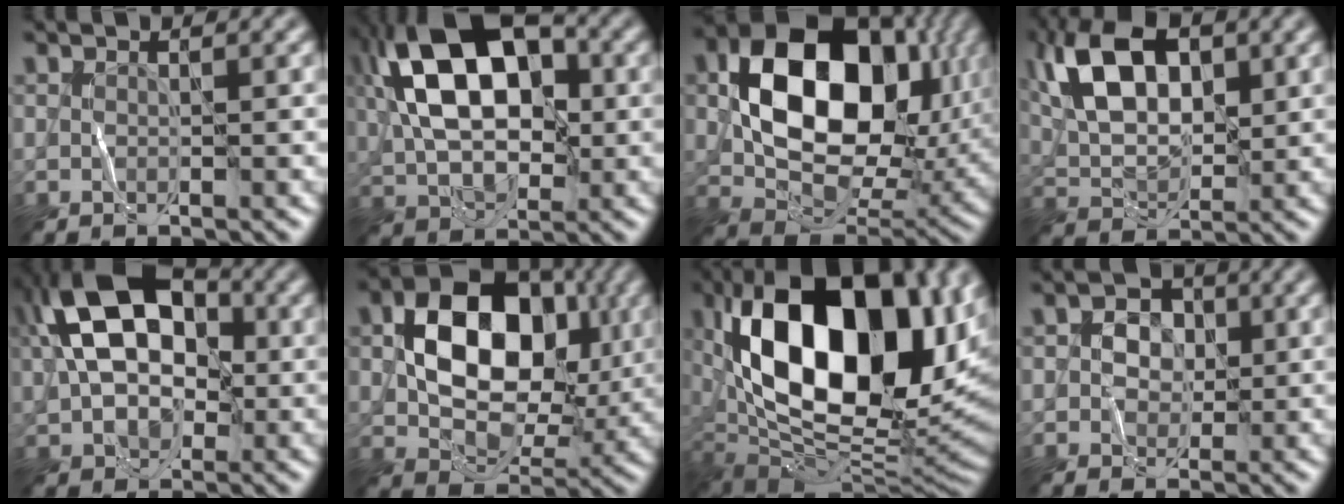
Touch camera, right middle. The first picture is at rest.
{"total": 12.7, "force": [2.5, 7.4, 10.0], "torque": [-0.164, 0.028, 0.027]}
{"total": 14.9, "force": [2.6, 10.0, 10.7], "torque": [-0.169, 0.000, 0.052]}
{"total": 9.0, "force": [3.0, 5.2, 6.7], "torque": [-0.141, 0.020, 0.049]}
{"total": 11.5, "force": [2.2, 7.5, 8.4], "torque": [-0.152, 0.031, 0.021]}
{"total": 11.0, "force": [1.7, 7.4, 8.0], "torque": [-0.129, 0.009, 0.027]}
{"total": 18.2, "force": [4.2, 9.9, 14.7], "torque": [-0.244, 0.016, 0.065]}
{"total": 2.0, "force": [0.2, 1.8, 0.8], "torque": [-0.008, 0.007, -0.004]}